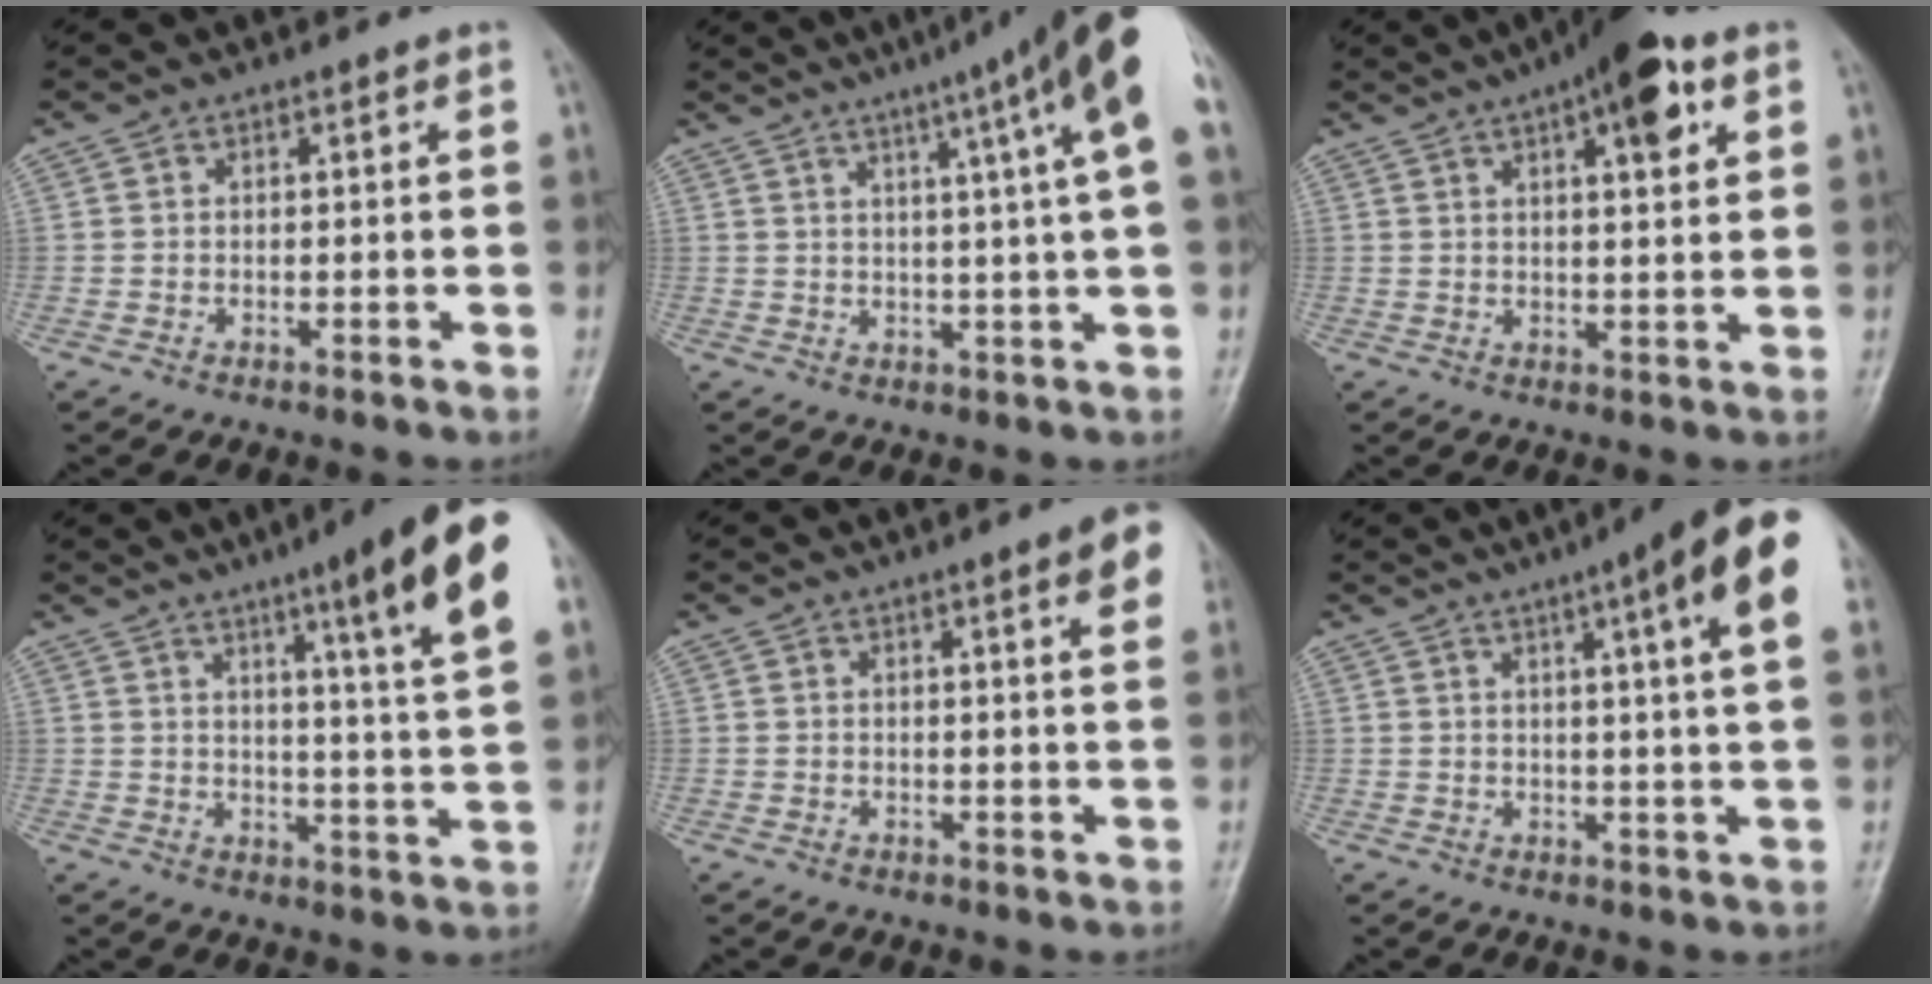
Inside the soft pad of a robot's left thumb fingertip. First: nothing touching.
{"total": 16.9, "force": [8.2, 0.0, 14.8], "torque": [-0.199, -0.005, 0.094]}
{"total": 11.1, "force": [5.3, 3.4, 9.1], "torque": [-0.115, -0.004, 0.071]}
{"total": 17.3, "force": [8.7, 1.2, 14.9], "torque": [-0.195, -0.039, 0.110]}
{"total": 6.5, "force": [3.2, 0.9, 5.6], "torque": [-0.059, -0.007, 0.035]}
{"total": 15.1, "force": [7.2, 1.2, 13.2], "torque": [-0.173, -0.013, 0.080]}